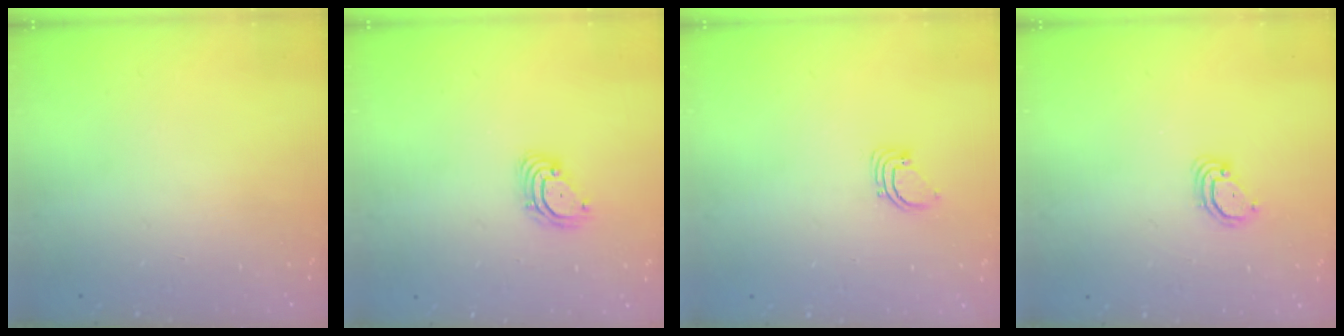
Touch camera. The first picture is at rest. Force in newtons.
{"total": 3.7, "press": 3.7, "slide": 0.1}
{"total": 2.3, "press": 2.3, "slide": 0.1}
{"total": 3.6, "press": 3.6, "slide": 0.2}